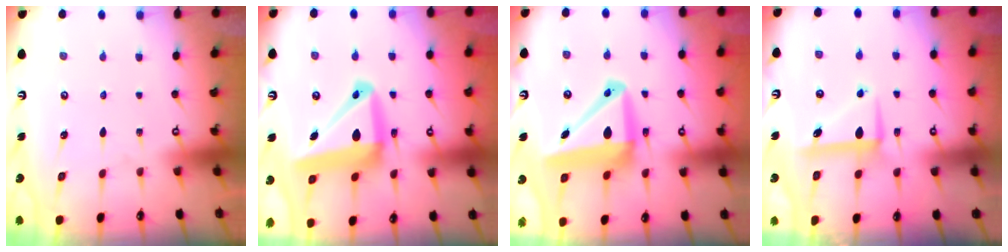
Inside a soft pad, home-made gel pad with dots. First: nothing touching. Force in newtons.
{"total": 16.7, "press": 16.5, "slide": 2.5}
{"total": 13.6, "press": 13.4, "slide": 2.3}
{"total": 8.7, "press": 8.6, "slide": 0.8}